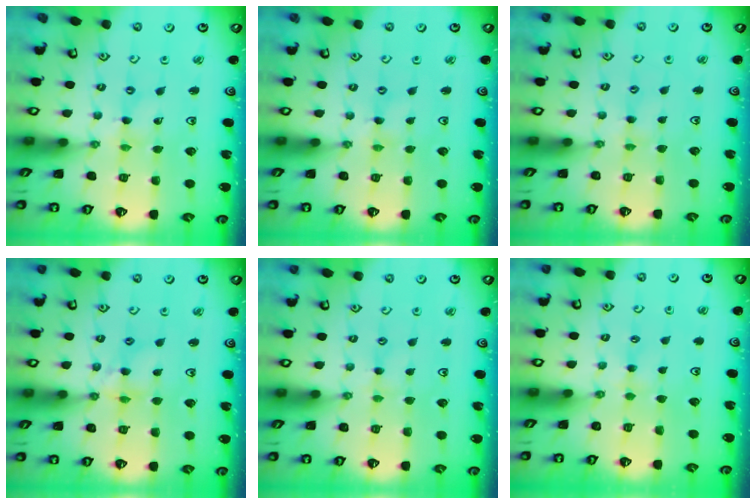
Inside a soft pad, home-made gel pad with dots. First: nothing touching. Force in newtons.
{"total": 0.0}
{"total": 2.1, "press": 2.0, "slide": 0.3}
{"total": 7.1, "press": 7.1, "slide": 0.5}
{"total": 1.5, "press": 1.4, "slide": 0.3}
{"total": 2.0, "press": 2.0, "slide": 0.4}